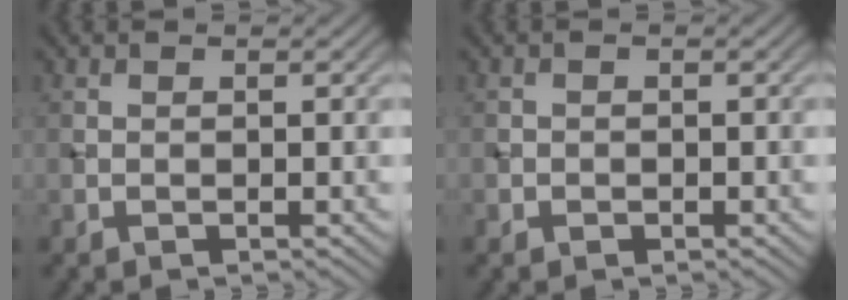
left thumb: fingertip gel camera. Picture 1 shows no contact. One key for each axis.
{"total": 0.9, "fx": -0.4, "fy": 0.8, "fz": 0.1, "tx": 0.001, "ty": -0.004, "tz": -0.009}